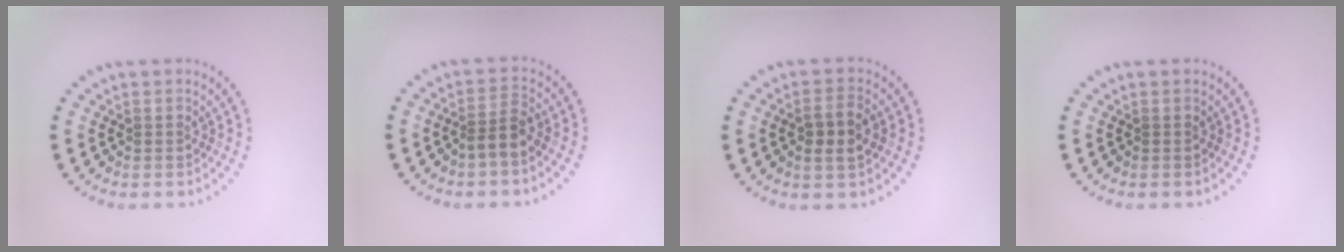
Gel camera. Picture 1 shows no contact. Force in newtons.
{"total": 2.1, "press": 1.6, "slide": 1.4}
{"total": 2.8, "press": 2.8, "slide": 0.4}
{"total": 0.0}